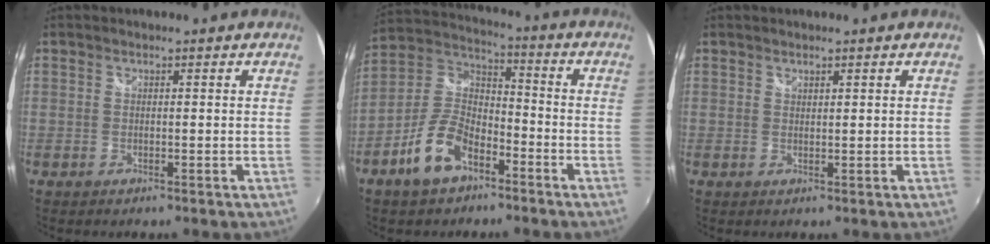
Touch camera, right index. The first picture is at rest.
{"total": 12.0, "force": [-6.7, 6.4, 7.6], "torque": [-0.161, 0.014, -0.120]}
{"total": 0.7, "force": [0.7, 0.1, 0.1], "torque": [-0.001, 0.000, 0.013]}